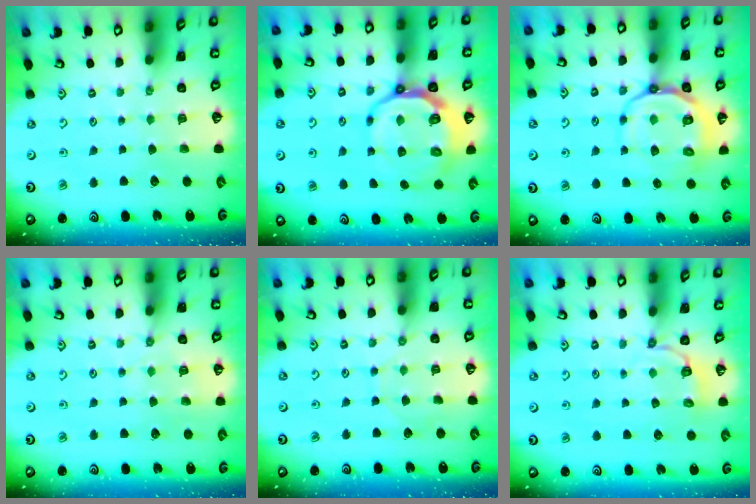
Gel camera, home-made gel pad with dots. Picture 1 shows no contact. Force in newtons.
{"total": 11.9, "press": 11.4, "slide": 3.3}
{"total": 12.7, "press": 12.5, "slide": 2.4}
{"total": 4.0, "press": 3.9, "slide": 0.5}
{"total": 3.0, "press": 2.9, "slide": 0.4}
{"total": 3.7, "press": 2.4, "slide": 2.8}